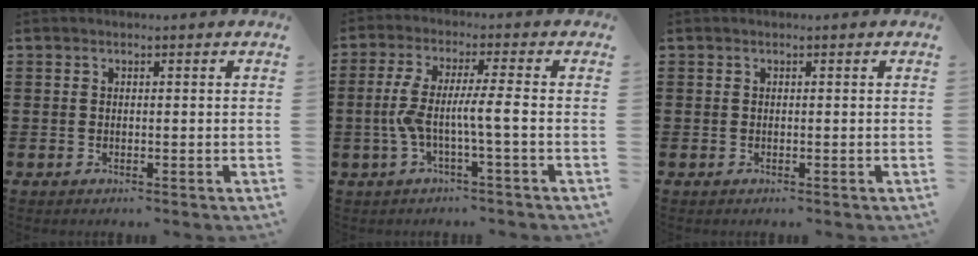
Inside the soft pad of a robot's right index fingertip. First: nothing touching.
{"total": 6.4, "force": [-1.4, 0.0, 6.2], "torque": [-0.134, -0.011, -0.037]}
{"total": 0.0}